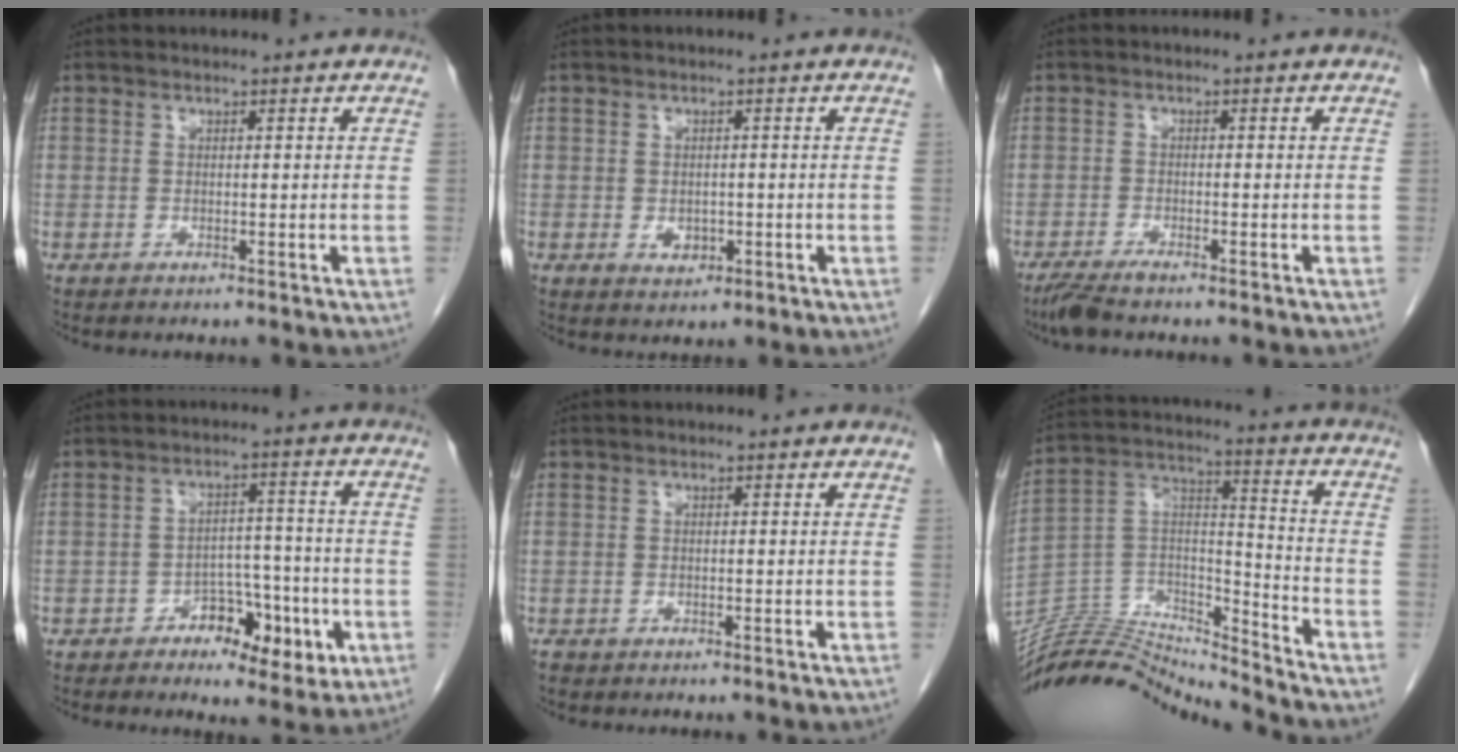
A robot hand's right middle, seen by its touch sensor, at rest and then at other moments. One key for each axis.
{"total": 2.4, "fx": -0.6, "fy": 1.7, "fz": 1.5, "tx": -0.021, "ty": 0.002, "tz": 0.000}
{"total": 3.3, "fx": -2.8, "fy": 0.3, "fz": 1.8, "tx": -0.040, "ty": -0.009, "tz": -0.053}
{"total": 7.8, "fx": -3.5, "fy": 4.2, "fz": 5.5, "tx": -0.066, "ty": 0.018, "tz": -0.047}
{"total": 0.9, "fx": -0.8, "fy": 0.5, "fz": 0.1, "tx": -0.004, "ty": 0.001, "tz": -0.015}
{"total": 16.8, "fx": -16.7, "fy": 0.0, "fz": 1.6, "tx": -0.026, "ty": 0.052, "tz": -0.300}